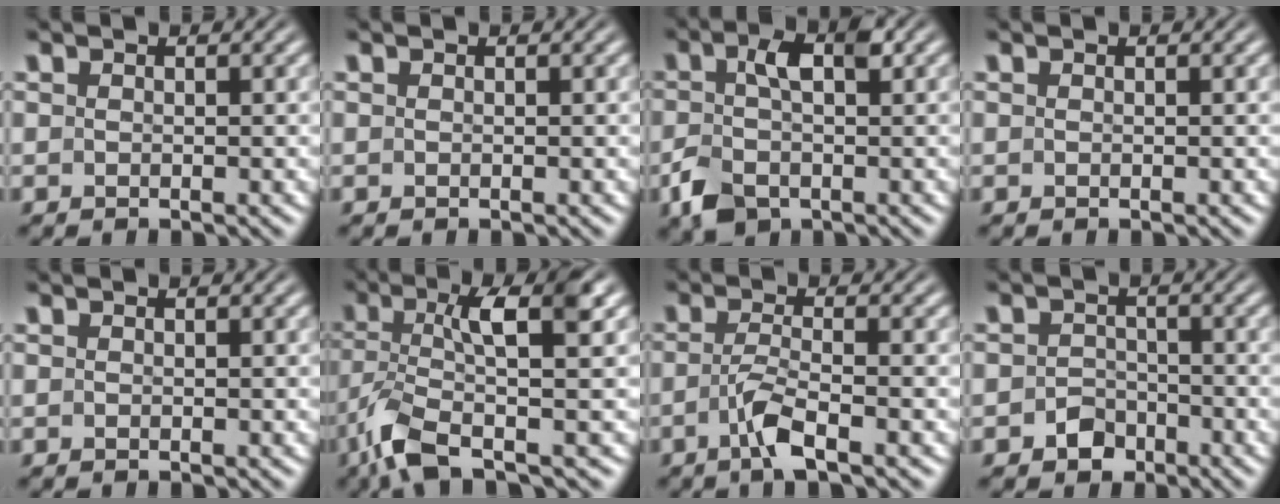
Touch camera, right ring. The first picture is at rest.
{"total": 0.0}
{"total": 4.1, "force": [-1.1, 2.3, 3.3], "torque": [-0.068, -0.008, -0.008]}
{"total": 0.0}
{"total": 0.0}
{"total": 6.5, "force": [-1.9, 1.6, 6.0], "torque": [-0.125, -0.021, -0.012]}
{"total": 3.0, "force": [-1.9, -0.2, 2.4], "torque": [-0.048, -0.012, -0.027]}
{"total": 3.1, "force": [-2.3, 2.0, 0.2], "torque": [0.002, -0.011, -0.036]}